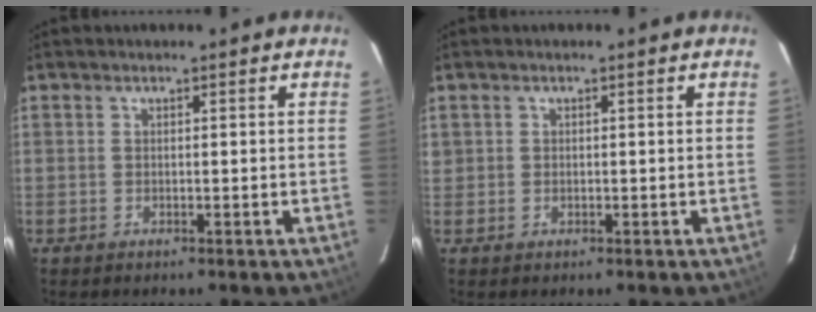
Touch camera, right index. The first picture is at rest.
{"total": 0.8, "force": [0.2, 0.7, 0.1], "torque": [0.003, 0.001, 0.003]}